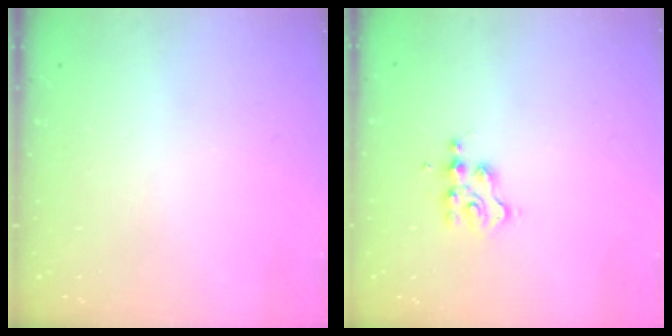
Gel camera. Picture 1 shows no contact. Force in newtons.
{"total": 2.3, "press": 2.3, "slide": 0.3}